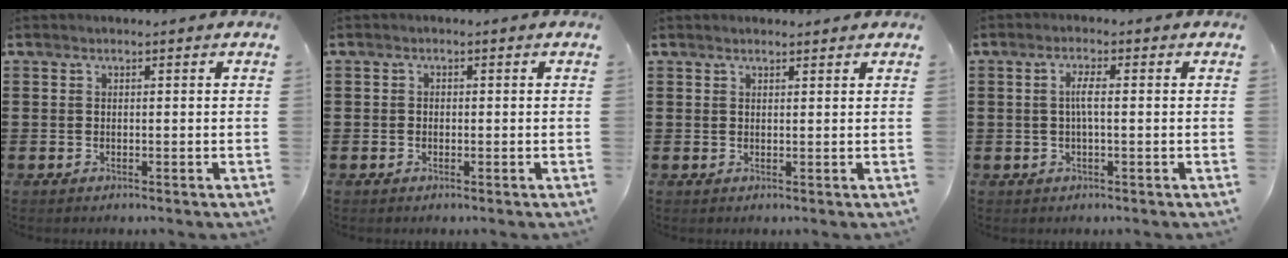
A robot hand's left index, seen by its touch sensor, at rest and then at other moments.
{"total": 0.8, "force": [-0.3, 0.7, 0.3], "torque": [-0.008, 0.001, -0.007]}
{"total": 1.0, "force": [1.0, 0.0, 0.3], "torque": [-0.005, 0.000, 0.019]}
{"total": 2.8, "force": [-0.1, 0.6, 2.7], "torque": [-0.058, -0.002, -0.005]}